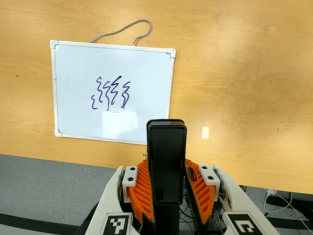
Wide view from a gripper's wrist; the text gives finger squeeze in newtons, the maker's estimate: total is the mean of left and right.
{"total": 5.1, "left": 3.5, "right": 6.7}